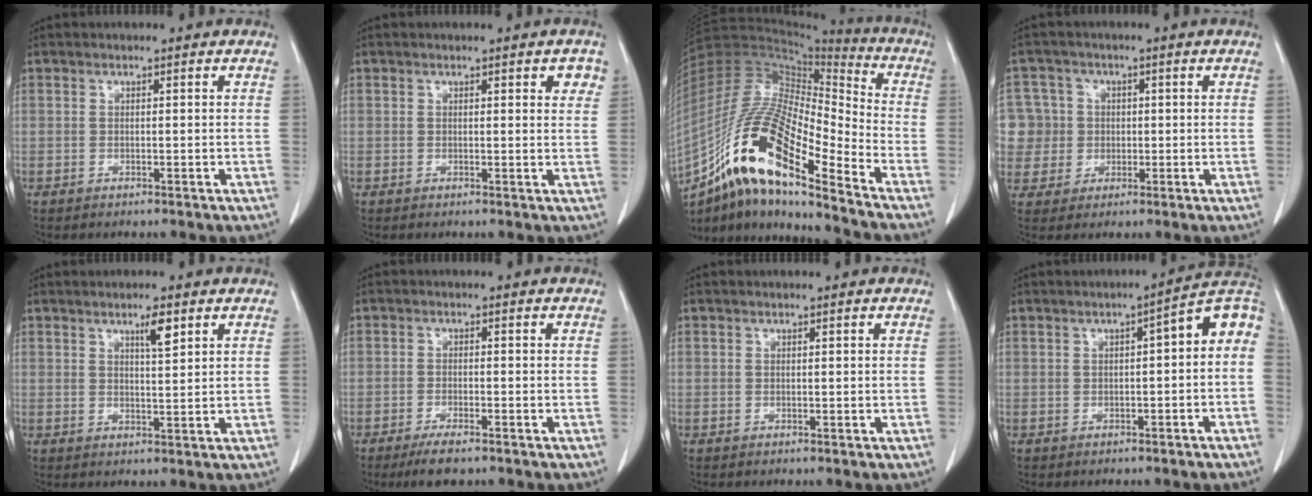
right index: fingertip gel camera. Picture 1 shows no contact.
{"total": 2.6, "force": [1.2, 0.7, 2.2], "torque": [-0.017, -0.001, 0.010]}
{"total": 20.9, "force": [-13.0, 3.8, 15.9], "torque": [-0.327, -0.004, -0.233]}
{"total": 9.6, "force": [0.7, 9.6, 0.9], "torque": [-0.037, 0.041, 0.030]}
{"total": 3.4, "force": [2.0, 0.4, 2.7], "torque": [-0.047, -0.003, 0.034]}
{"total": 4.3, "force": [-3.2, 0.8, 2.7], "torque": [-0.048, -0.007, -0.051]}
{"total": 0.0}
{"total": 7.3, "force": [-0.1, 1.8, 7.0], "torque": [-0.090, 0.031, -0.007]}